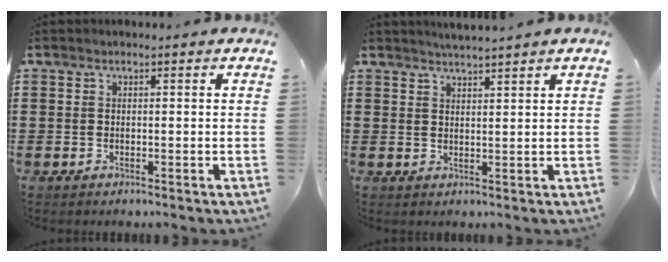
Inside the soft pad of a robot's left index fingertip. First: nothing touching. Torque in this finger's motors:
{"motor_torque": [2.14, 0.00, 0.01, -0.18]}